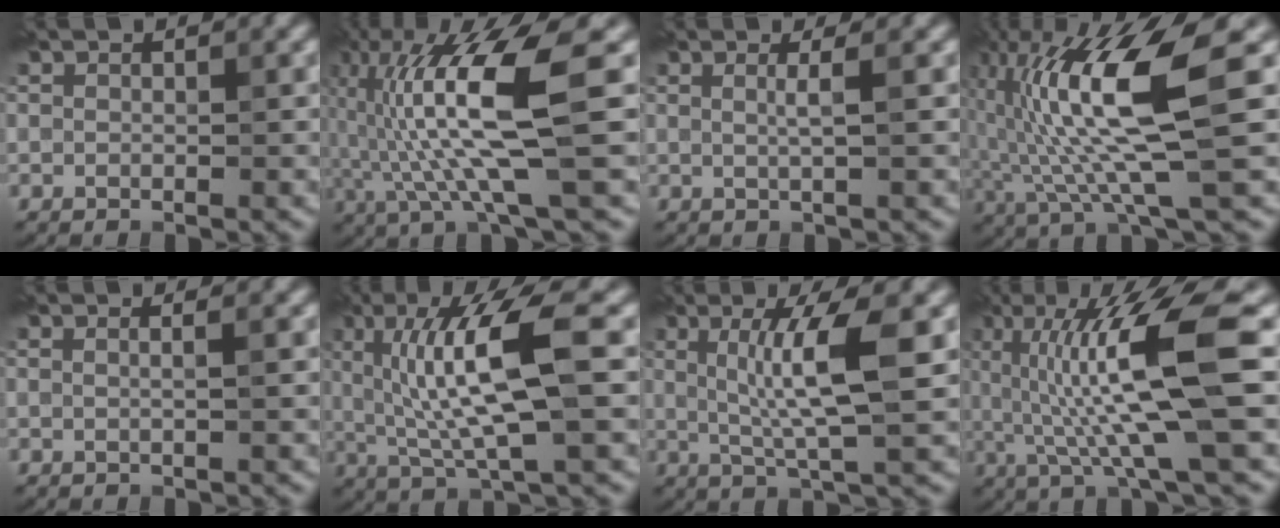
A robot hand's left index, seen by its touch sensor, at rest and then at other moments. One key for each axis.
{"total": 10.2, "fx": 0.0, "fy": 1.5, "fz": 10.1, "tx": -0.193, "ty": 0.010, "tz": 0.004}
{"total": 1.3, "fx": 0.4, "fy": 0.1, "fz": 1.3, "tx": -0.022, "ty": 0.002, "tz": 0.001}
{"total": 11.0, "fx": 1.0, "fy": 2.0, "fz": 10.7, "tx": -0.205, "ty": 0.006, "tz": 0.021}
{"total": 0.9, "fx": 0.4, "fy": 0.2, "fz": 0.7, "tx": -0.007, "ty": -0.006, "tz": -0.002}
{"total": 8.8, "fx": 1.5, "fy": 1.7, "fz": 8.6, "tx": -0.155, "ty": -0.004, "tz": 0.031}
{"total": 5.8, "fx": 1.1, "fy": 0.5, "fz": 5.6, "tx": -0.105, "ty": 0.004, "tz": 0.021}
{"total": 10.5, "fx": 0.9, "fy": 1.6, "fz": 10.3, "tx": -0.173, "ty": 0.003, "tz": 0.020}